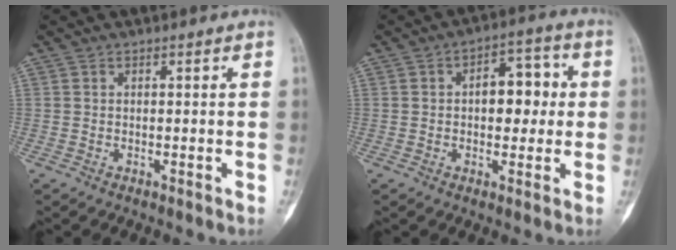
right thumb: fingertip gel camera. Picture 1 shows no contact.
{"total": 8.7, "force": [0.7, 5.2, 6.9], "torque": [-0.062, 0.020, 0.007]}